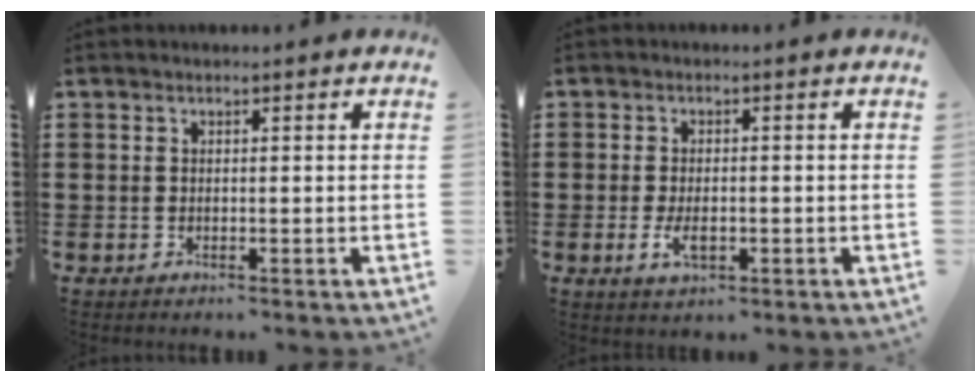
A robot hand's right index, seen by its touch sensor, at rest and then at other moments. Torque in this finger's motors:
{"motor_torque": [1.17, 0.97, 0.13, 0.03]}